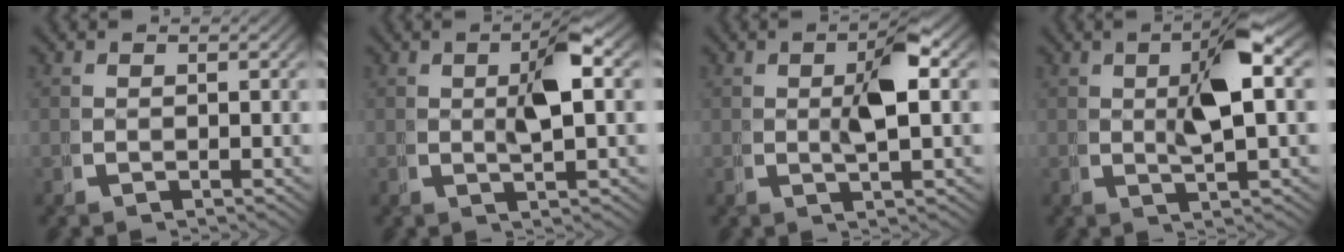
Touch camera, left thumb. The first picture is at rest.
{"total": 4.2, "force": [0.9, 1.1, 3.9], "torque": [-0.065, 0.009, 0.013]}
{"total": 4.3, "force": [0.8, 1.3, 4.0], "torque": [-0.071, 0.006, 0.010]}
{"total": 5.9, "force": [1.3, 1.5, 5.6], "torque": [-0.091, 0.013, 0.020]}